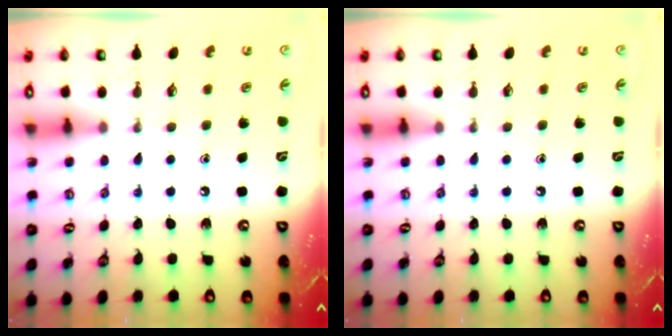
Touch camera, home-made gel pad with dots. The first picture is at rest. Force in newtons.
{"total": 0.0}